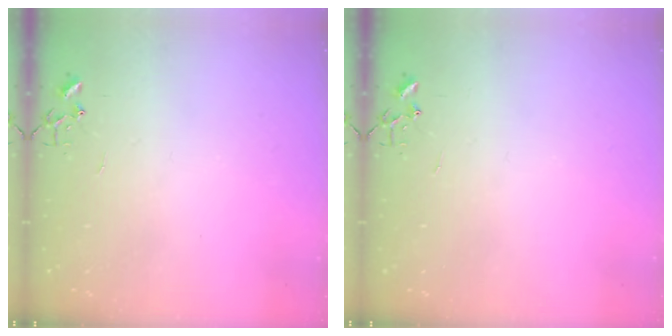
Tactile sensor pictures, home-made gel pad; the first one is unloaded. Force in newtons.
{"total": 0.0}